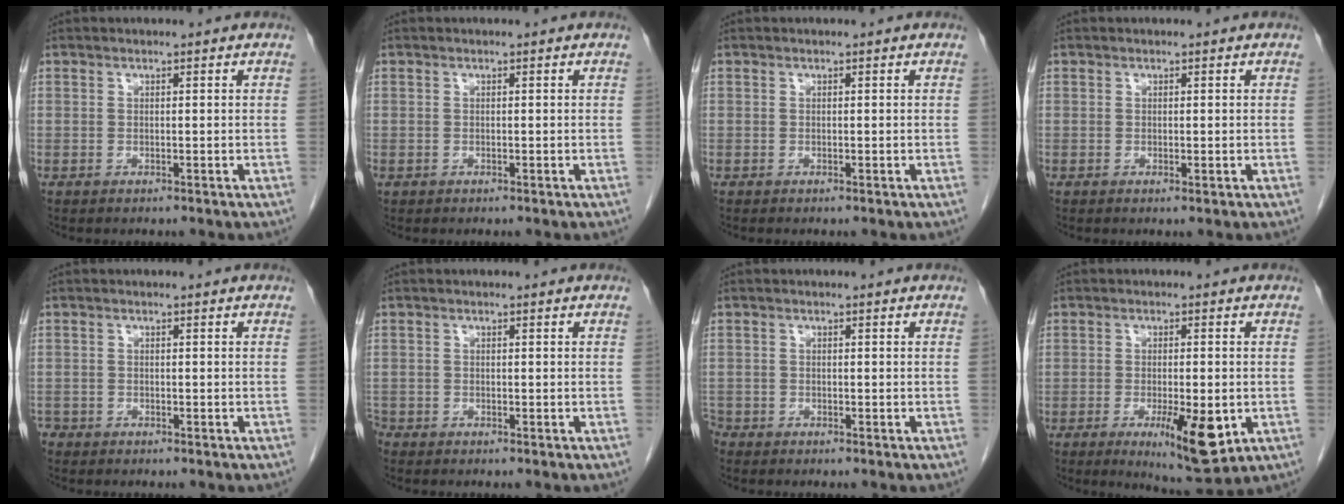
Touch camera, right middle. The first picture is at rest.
{"total": 0.0}
{"total": 0.0}
{"total": 0.7, "force": [-0.2, 0.2, 0.6], "torque": [-0.010, -0.002, -0.001]}
{"total": 2.1, "force": [-1.7, 1.2, 0.2], "torque": [-0.006, 0.002, -0.032]}
{"total": 1.6, "force": [-1.4, 0.8, 0.2], "torque": [-0.004, 0.000, -0.026]}
{"total": 2.1, "force": [-1.8, 1.0, 0.2], "torque": [-0.005, 0.001, -0.034]}
{"total": 9.6, "force": [-3.3, 2.3, 8.7], "torque": [-0.130, -0.018, -0.042]}